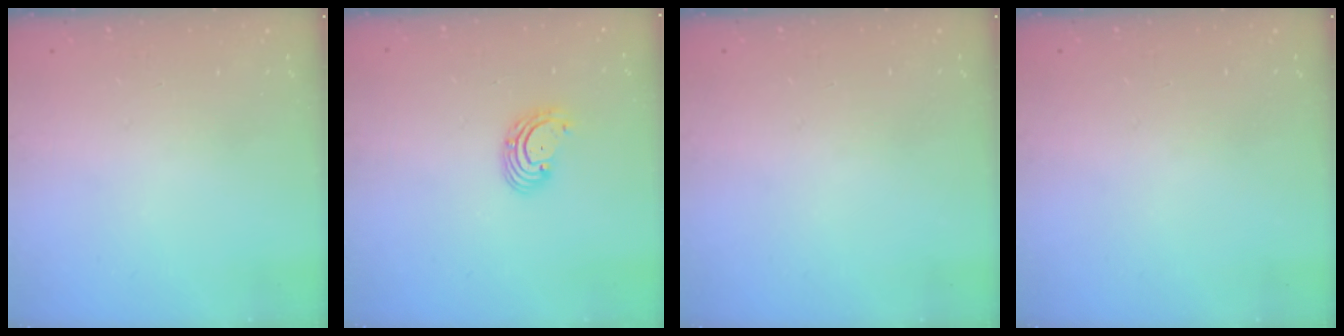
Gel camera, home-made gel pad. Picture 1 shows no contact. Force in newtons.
{"total": 2.7, "press": 2.7, "slide": 0.3}
{"total": 0.0}
{"total": 0.0}